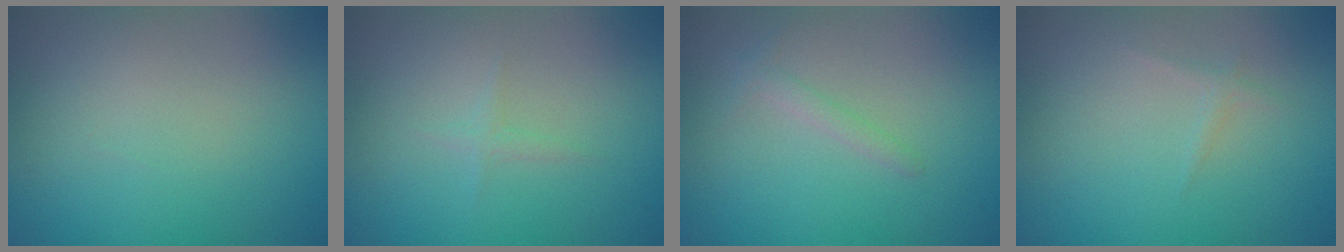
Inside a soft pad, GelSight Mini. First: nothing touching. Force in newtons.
{"total": 0.7, "press": 0.7, "slide": 0.1}
{"total": 1.1, "press": 1.1, "slide": 0.1}
{"total": 0.6, "press": 0.6, "slide": 0.0}